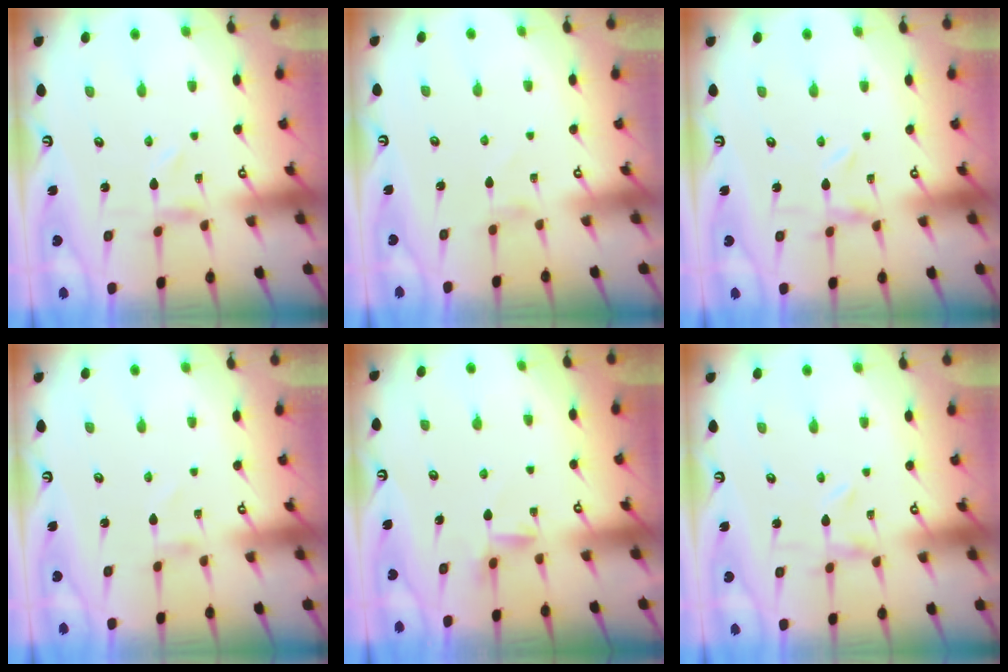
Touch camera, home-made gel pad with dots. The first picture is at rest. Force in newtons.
{"total": 0.0}
{"total": 0.0}
{"total": 0.9, "press": 0.8, "slide": 0.1}
{"total": 4.7, "press": 4.6, "slide": 0.4}
{"total": 0.0}